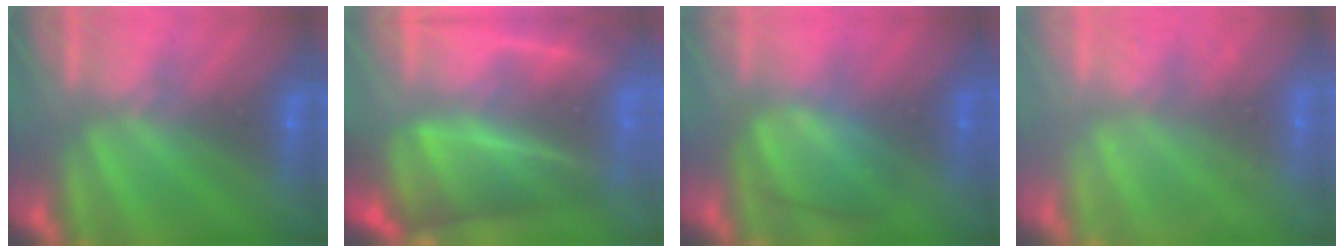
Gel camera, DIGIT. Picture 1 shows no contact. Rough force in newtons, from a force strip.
{"total": 7.4}
{"total": 2.9}
{"total": 2.3}